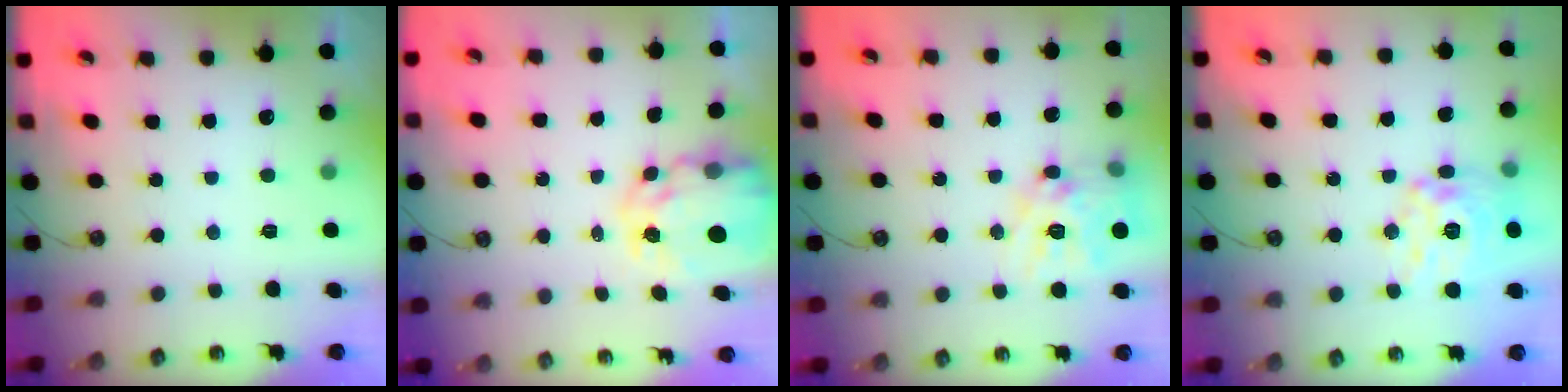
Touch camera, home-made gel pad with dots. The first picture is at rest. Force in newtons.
{"total": 9.3, "press": 9.3, "slide": 0.8}
{"total": 14.9, "press": 14.9, "slide": 1.3}
{"total": 13.8, "press": 13.7, "slide": 1.2}